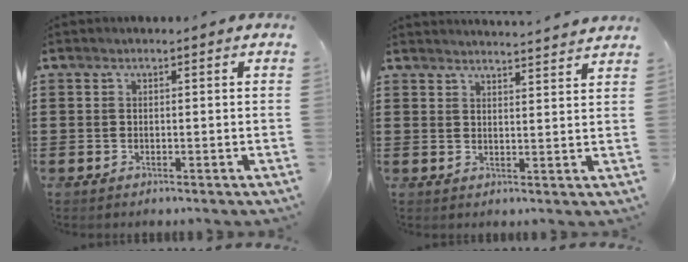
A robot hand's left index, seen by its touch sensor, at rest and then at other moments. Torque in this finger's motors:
{"motor_torque": [-0.24, 0.04, -0.02, -0.01]}